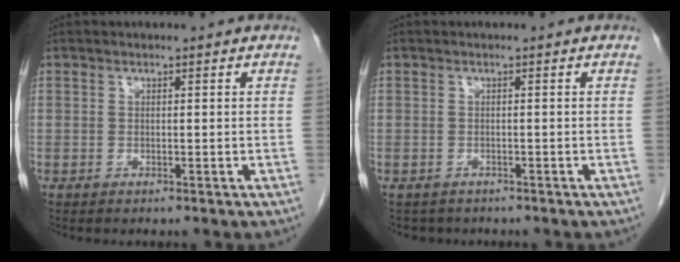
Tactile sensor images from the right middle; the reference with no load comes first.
{"total": 2.1, "force": [-1.8, 1.2, 0.0], "torque": [-0.005, 0.001, -0.026]}